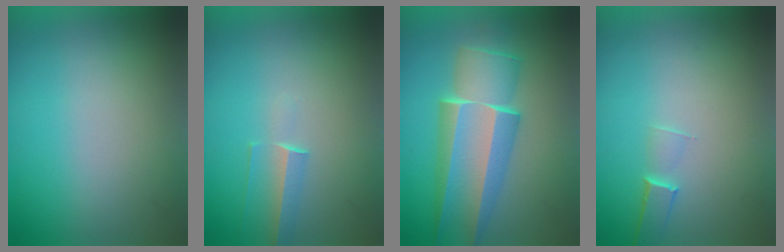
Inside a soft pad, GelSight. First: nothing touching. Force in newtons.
{"total": 1.4}
{"total": 5.9}
{"total": 1.0}